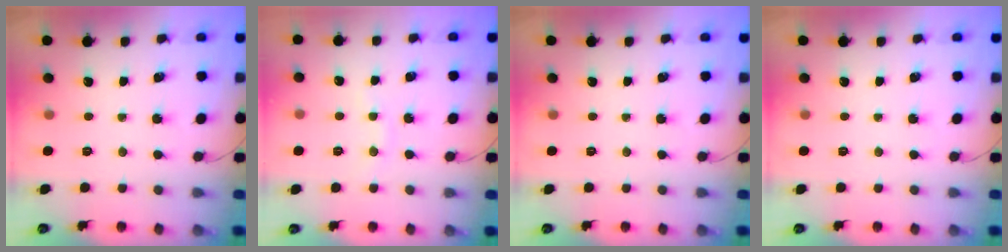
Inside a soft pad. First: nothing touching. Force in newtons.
{"total": 4.4, "press": 4.2, "slide": 1.4}
{"total": 0.0}
{"total": 0.0}